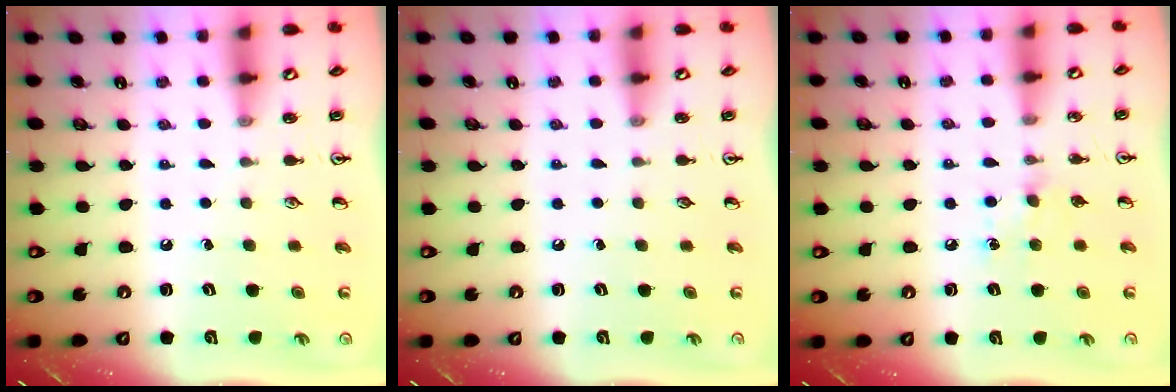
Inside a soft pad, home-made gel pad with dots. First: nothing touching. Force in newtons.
{"total": 0.0}
{"total": 4.7, "press": 4.7, "slide": 0.7}